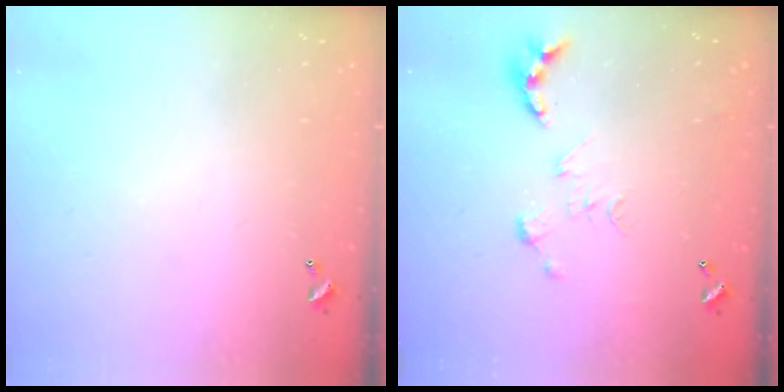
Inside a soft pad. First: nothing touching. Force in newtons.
{"total": 0.0}